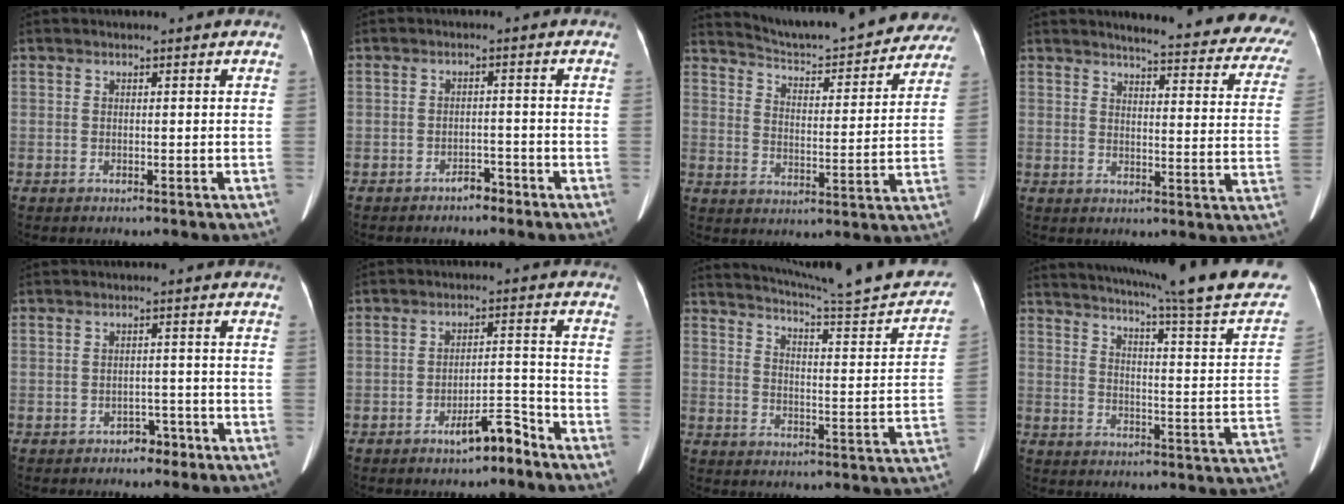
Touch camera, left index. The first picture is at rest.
{"total": 2.3, "force": [-2.0, 0.8, 0.8], "torque": [-0.014, 0.001, -0.032]}
{"total": 21.5, "force": [20.0, 3.8, 7.0], "torque": [-0.095, -0.026, 0.257]}
{"total": 23.1, "force": [21.1, 3.1, 8.8], "torque": [-0.086, -0.086, 0.219]}
{"total": 2.6, "force": [-2.0, 1.5, 0.8], "torque": [-0.011, 0.006, -0.026]}
{"total": 5.2, "force": [-4.1, 1.0, 3.0], "torque": [-0.044, 0.006, -0.068]}
{"total": 21.8, "force": [20.2, 0.4, 8.1], "torque": [-0.113, -0.061, 0.253]}
{"total": 25.9, "force": [22.3, -0.1, 13.2], "torque": [-0.193, -0.061, 0.273]}